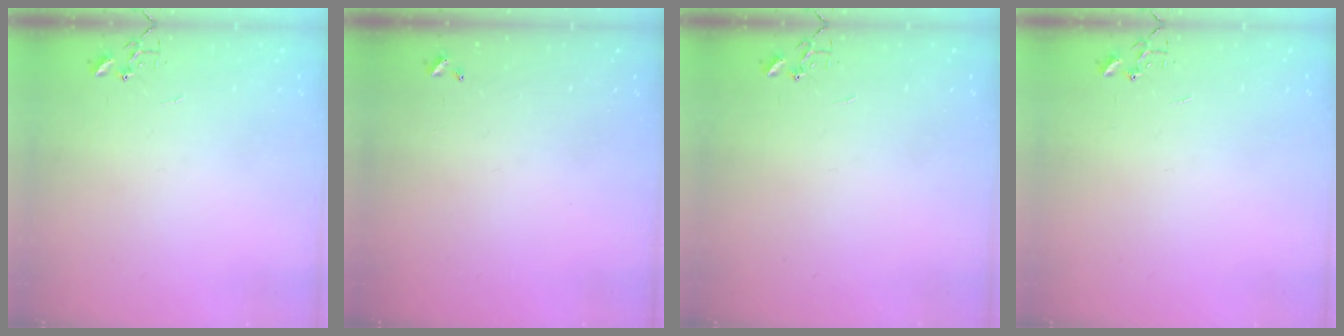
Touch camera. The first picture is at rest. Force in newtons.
{"total": 0.0}
{"total": 0.0}
{"total": 0.0}